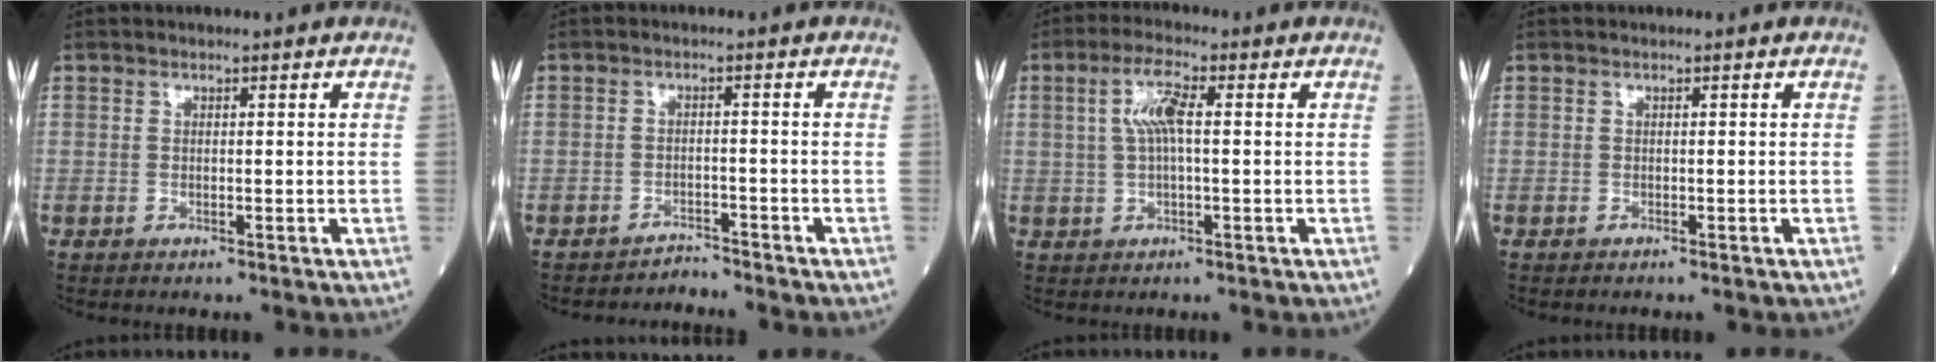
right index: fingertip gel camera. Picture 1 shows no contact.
{"total": 2.6, "force": [-2.2, -0.3, -1.2], "torque": [0.026, -0.007, -0.034]}
{"total": 5.0, "force": [0.9, 0.9, 4.9], "torque": [-0.103, 0.012, 0.017]}
{"total": 0.7, "force": [-0.6, 0.2, 0.3], "torque": [-0.007, -0.001, -0.008]}